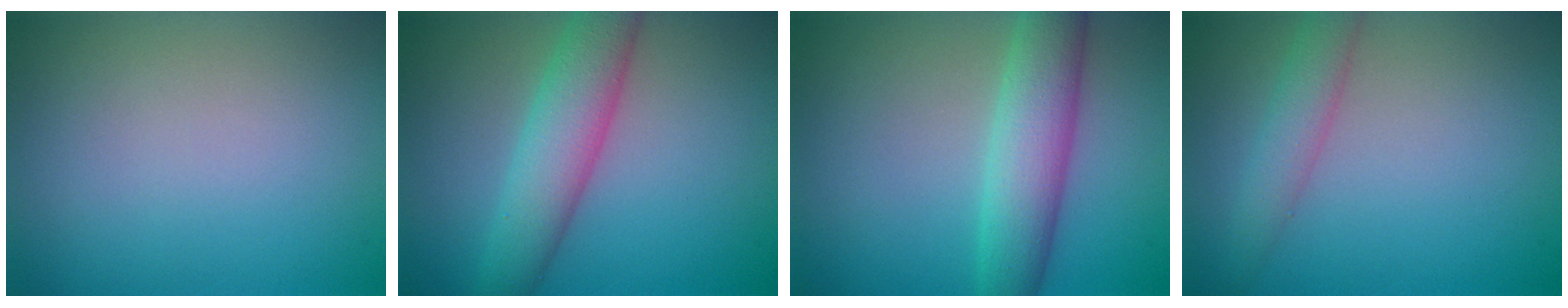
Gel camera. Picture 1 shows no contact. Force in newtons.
{"total": 5.6, "press": 5.6, "slide": 0.2}
{"total": 5.4, "press": 5.4, "slide": 0.1}
{"total": 2.2, "press": 2.2, "slide": 0.1}